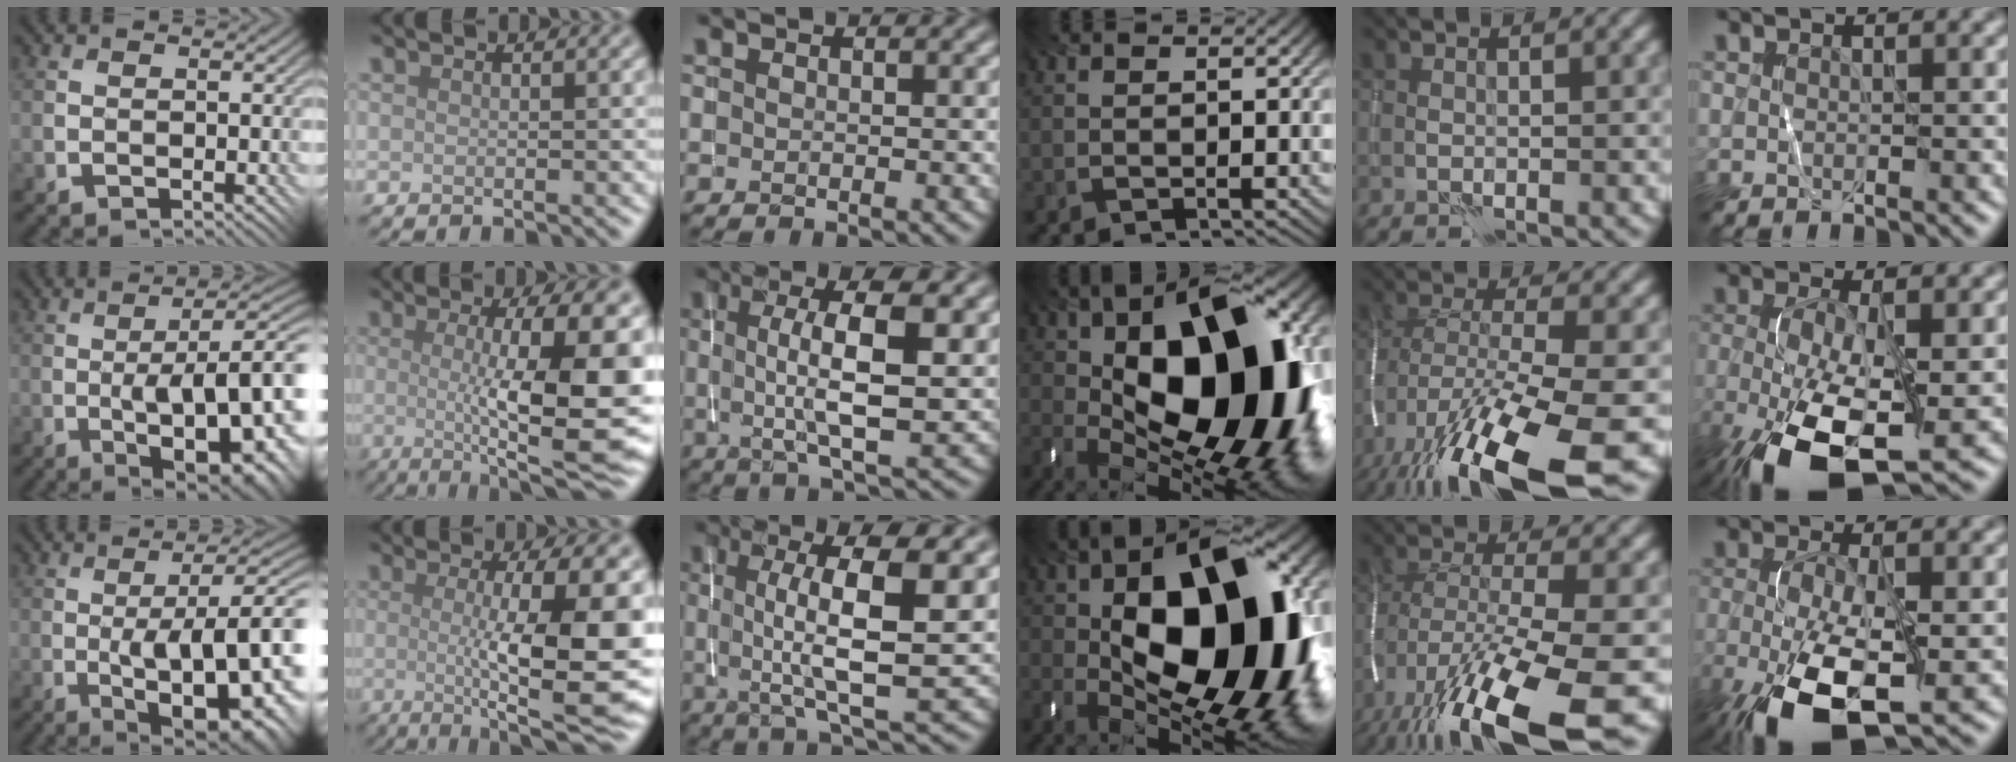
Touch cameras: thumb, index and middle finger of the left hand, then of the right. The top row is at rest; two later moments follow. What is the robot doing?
{"motion": "wrap", "object": "thread"}